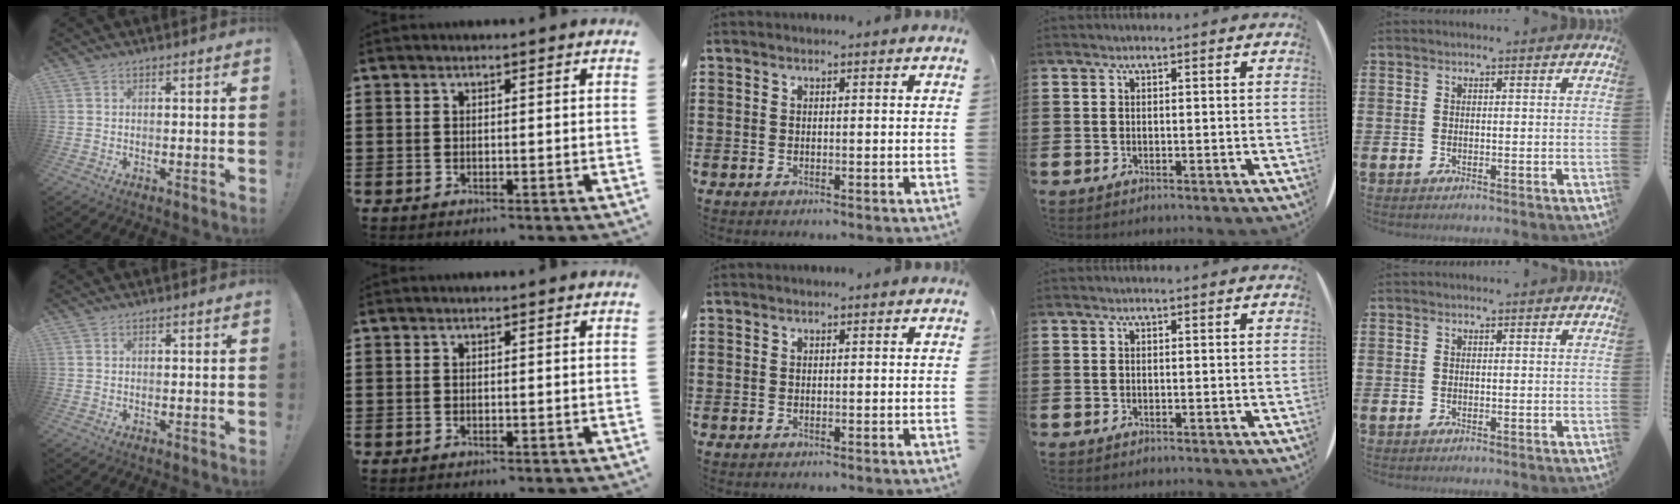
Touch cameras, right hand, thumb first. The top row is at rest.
{}